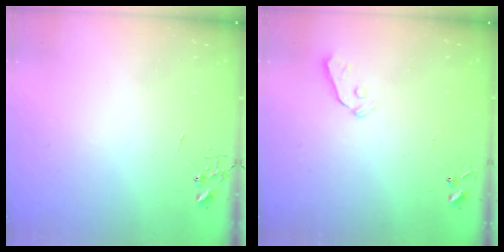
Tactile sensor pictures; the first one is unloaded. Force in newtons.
{"total": 3.2, "press": 3.1, "slide": 0.6}